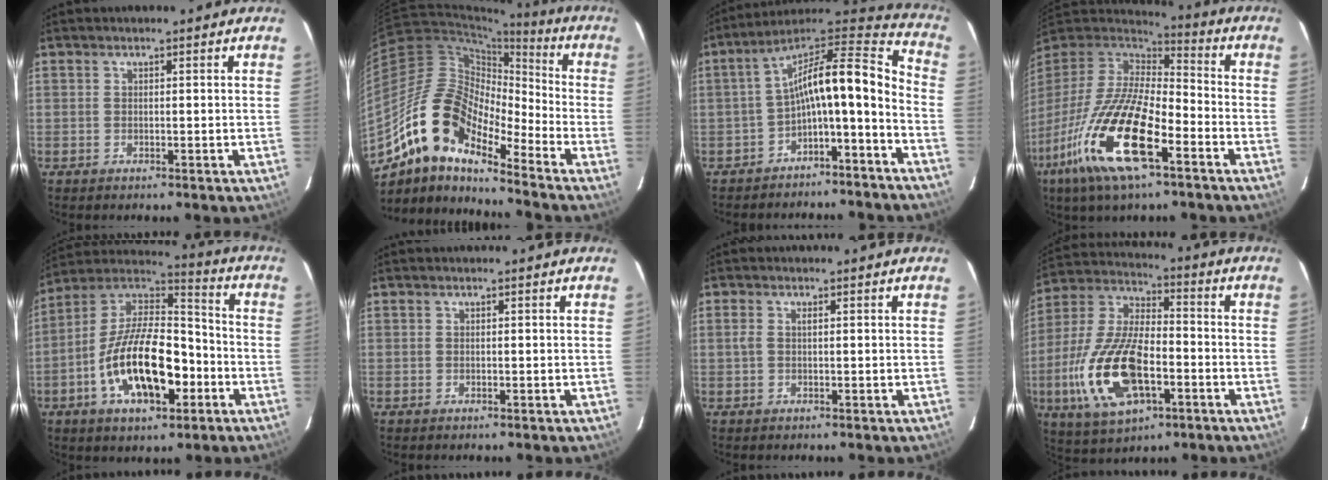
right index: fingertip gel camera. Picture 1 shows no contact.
{"total": 15.9, "force": [-11.4, 5.6, 9.6], "torque": [-0.160, 0.004, -0.231]}
{"total": 16.2, "force": [-6.4, 4.5, 14.1], "torque": [-0.245, 0.037, -0.111]}
{"total": 22.7, "force": [-11.5, 7.1, 18.3], "torque": [-0.373, -0.052, -0.224]}
{"total": 19.7, "force": [-6.7, 9.2, 16.1], "torque": [-0.306, 0.004, -0.115]}
{"total": 0.0}
{"total": 1.4, "force": [0.2, 0.6, 1.2], "torque": [-0.028, 0.002, 0.003]}
{"total": 19.9, "force": [-6.3, 9.2, 16.5], "torque": [-0.359, -0.011, -0.111]}